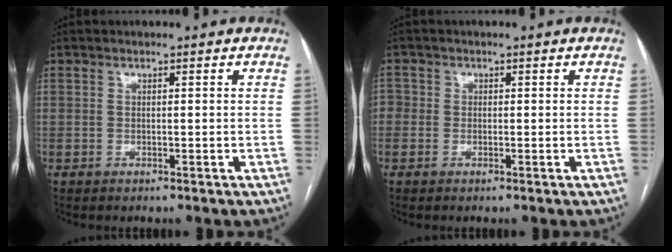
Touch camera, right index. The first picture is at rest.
{"total": 1.9, "force": [-0.2, 1.8, 0.6], "torque": [-0.002, 0.007, -0.007]}